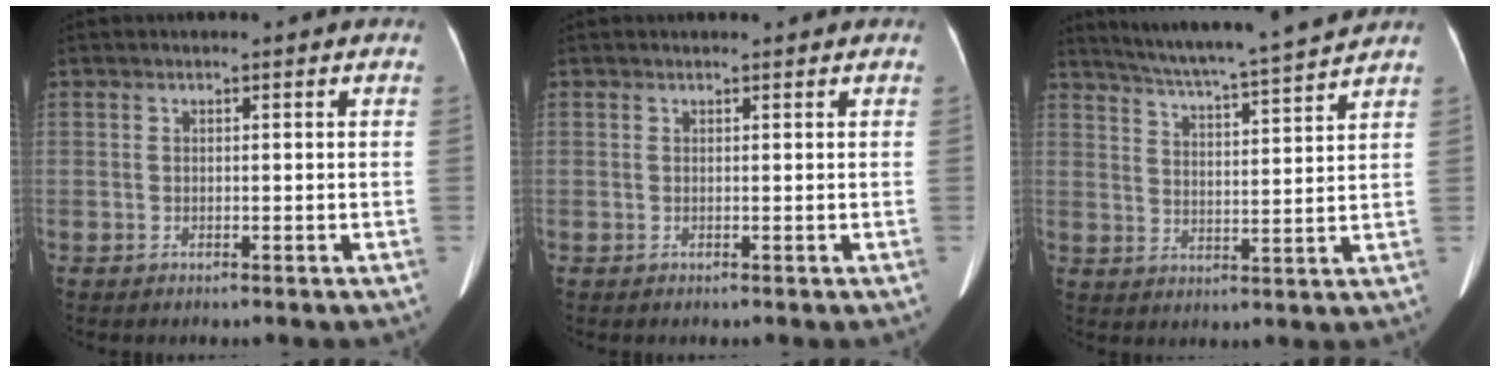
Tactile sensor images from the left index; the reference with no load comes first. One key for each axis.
{"total": 0.9, "fx": 0.9, "fy": 0.1, "fz": 0.2, "tx": -0.008, "ty": 0.009, "tz": 0.013}
{"total": 13.5, "fx": 12.3, "fy": -1.3, "fz": 5.4, "tx": -0.098, "ty": -0.006, "tz": 0.184}